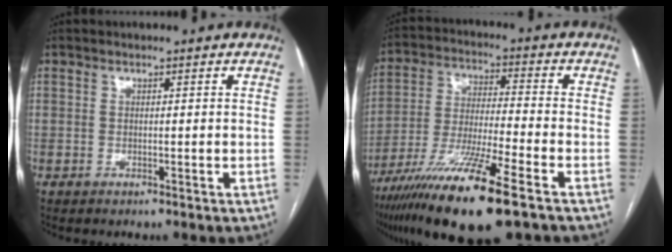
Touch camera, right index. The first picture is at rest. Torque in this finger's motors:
{"motor_torque": [1.44, -0.70, 1.05, 0.21]}